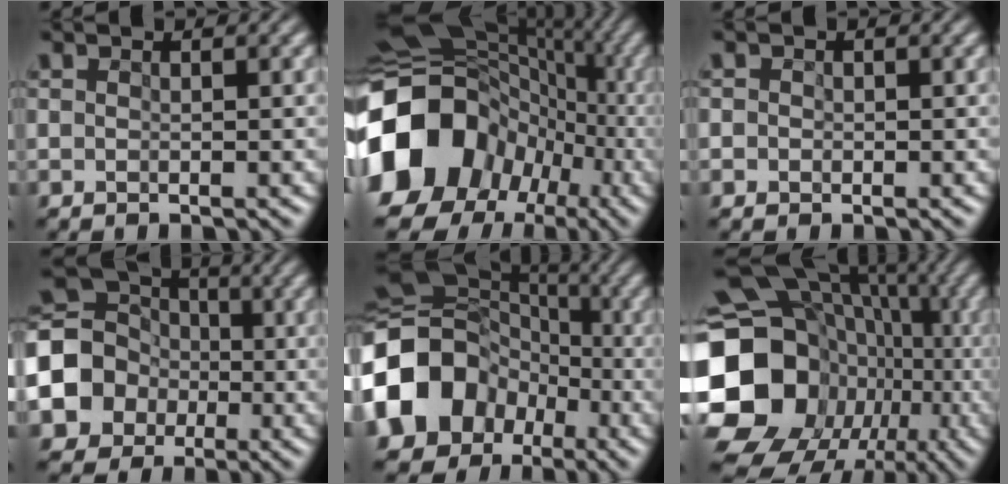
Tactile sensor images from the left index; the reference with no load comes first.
{"total": 17.2, "force": [-3.1, 14.4, 8.9], "torque": [-0.208, -0.001, -0.054]}
{"total": 1.8, "force": [0.0, 1.7, 0.6], "torque": [0.011, 0.021, -0.024]}
{"total": 10.8, "force": [-2.1, 9.5, 4.8], "torque": [-0.110, -0.007, -0.057]}
{"total": 13.8, "force": [-3.9, 11.6, 6.4], "torque": [-0.168, -0.005, -0.087]}
{"total": 21.0, "force": [-3.5, 18.1, 10.1], "torque": [-0.213, 0.000, -0.075]}